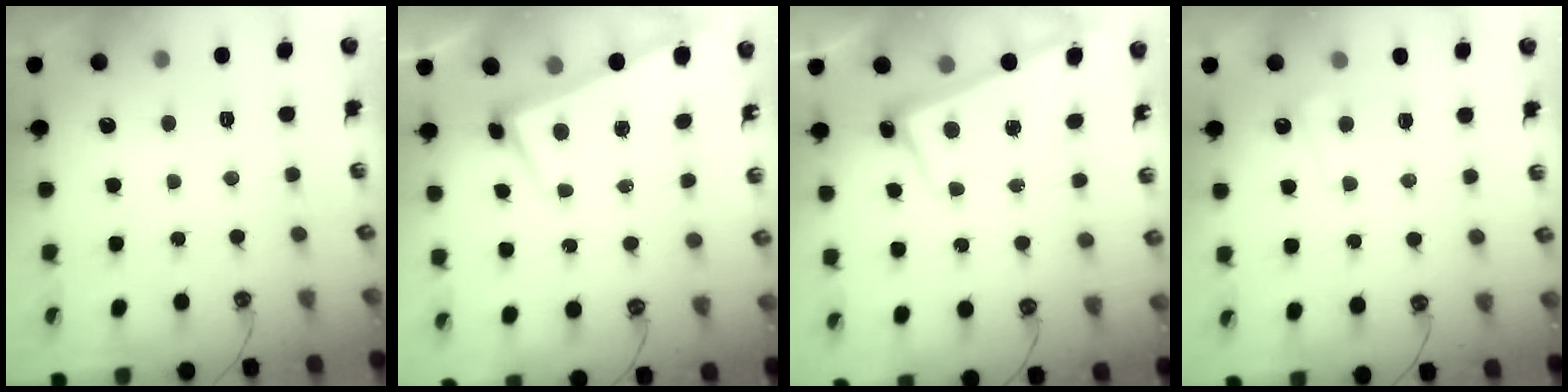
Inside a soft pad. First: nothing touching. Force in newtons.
{"total": 1.9, "press": 1.0, "slide": 1.6}
{"total": 2.7, "press": 2.6, "slide": 0.5}
{"total": 4.4, "press": 4.4, "slide": 0.5}